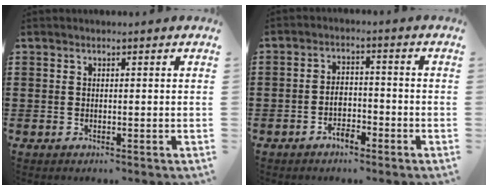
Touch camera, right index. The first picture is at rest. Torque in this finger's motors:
{"motor_torque": [0.40, -0.39, 0.24, 0.06]}